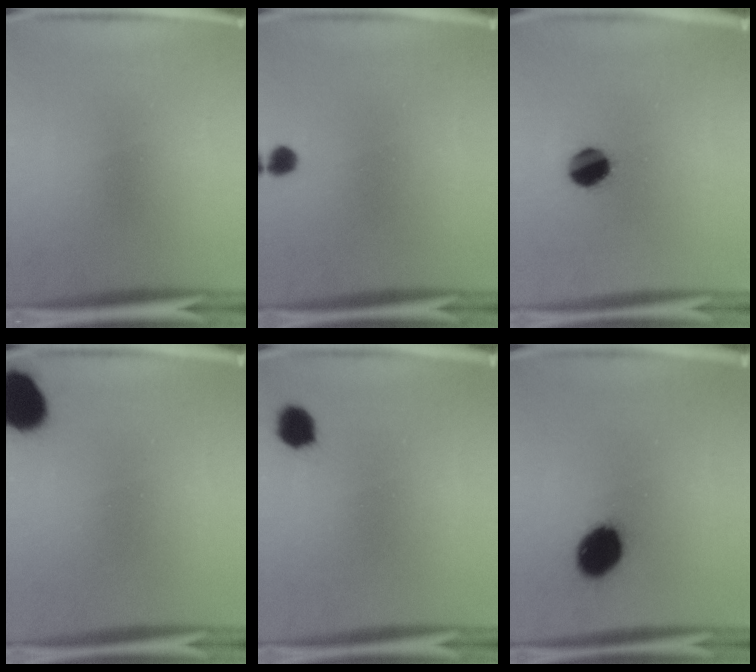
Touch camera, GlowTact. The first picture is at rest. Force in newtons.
{"total": 2.0}
{"total": 8.3}
{"total": 11.4}
{"total": 4.4}
{"total": 11.9}